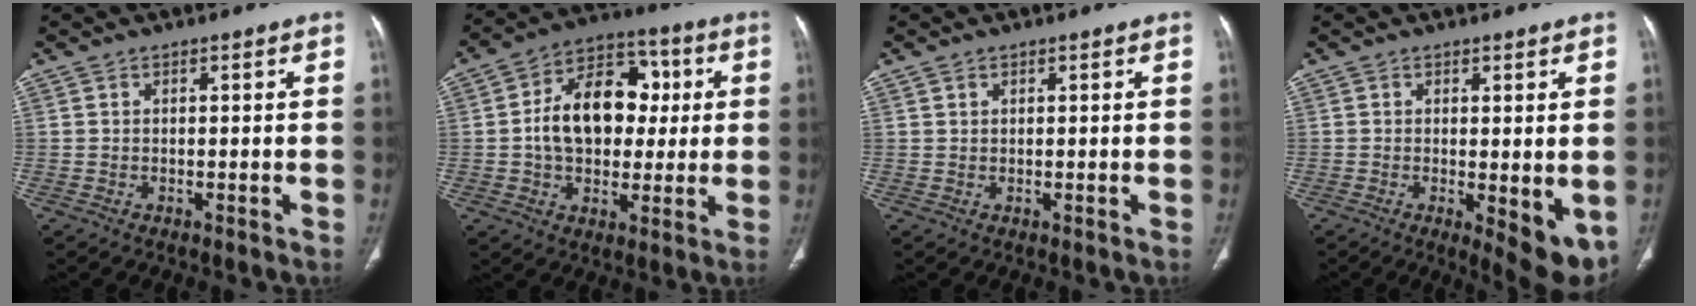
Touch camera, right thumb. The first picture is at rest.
{"total": 16.5, "force": [1.3, 11.6, 11.6], "torque": [-0.146, 0.025, 0.016]}
{"total": 0.7, "force": [0.5, 0.5, 0.2], "torque": [-0.002, -0.003, 0.008]}
{"total": 8.1, "force": [-1.7, 2.8, 7.4], "torque": [-0.093, -0.022, -0.018]}